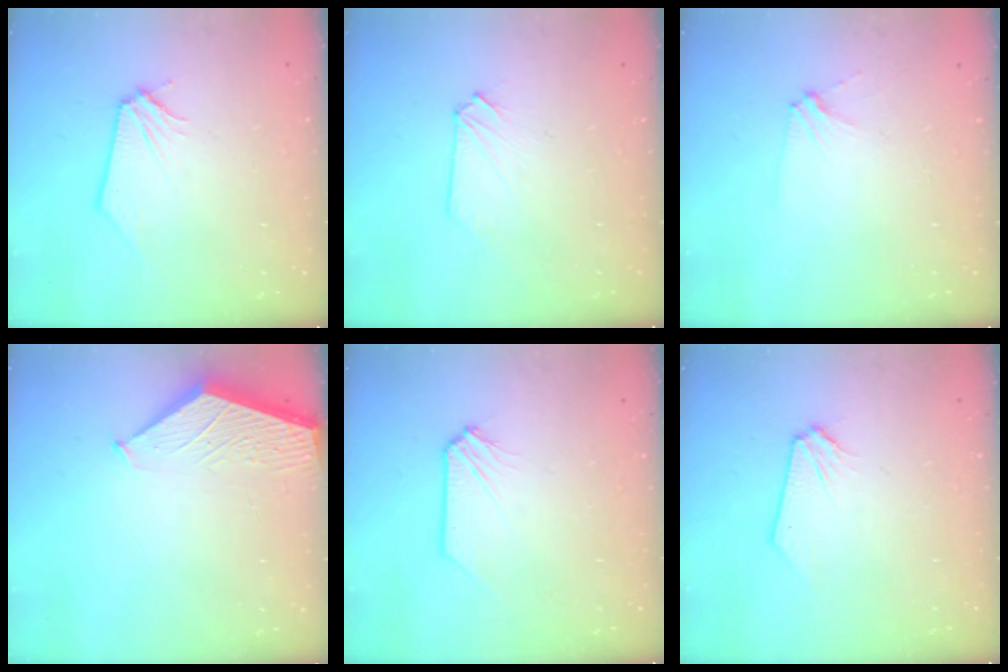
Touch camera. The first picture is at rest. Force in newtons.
{"total": 0.9, "press": 0.9, "slide": 0.2}
{"total": 2.8, "press": 2.8, "slide": 0.4}
{"total": 1.5, "press": 1.5, "slide": 0.2}
{"total": 0.0}
{"total": 0.0}